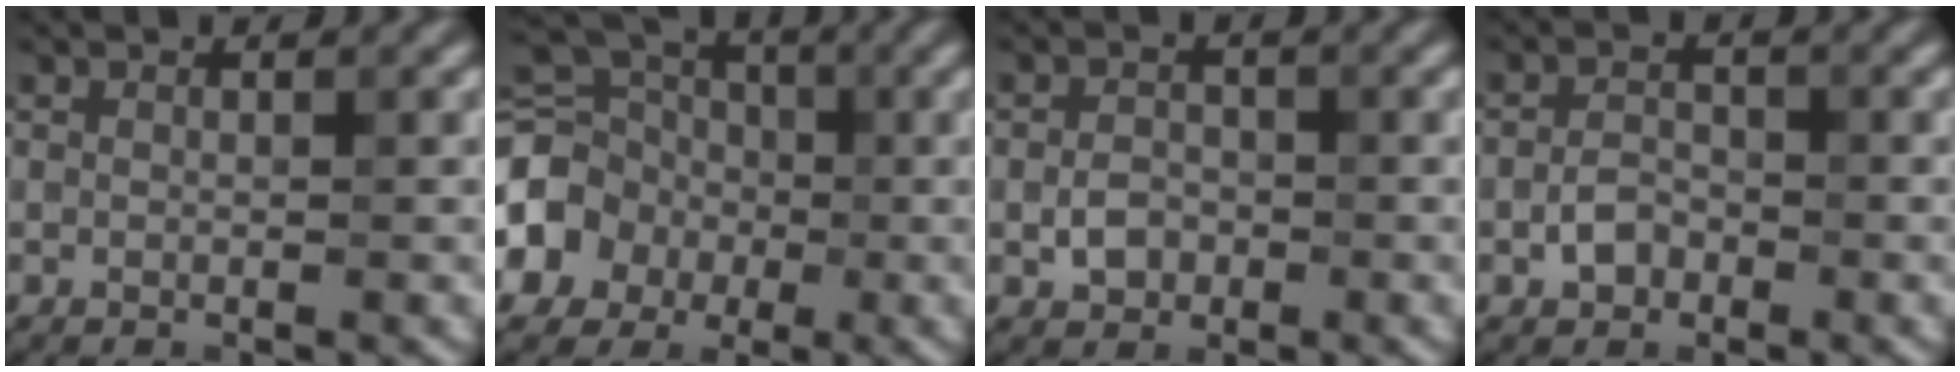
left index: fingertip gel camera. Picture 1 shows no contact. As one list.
[{"total": 11.7, "force": [-1.4, 10.4, 5.2], "torque": [-0.123, 0.009, -0.065]}, {"total": 2.1, "force": [-0.7, 1.6, 1.1], "torque": [-0.019, 0.001, -0.016]}, {"total": 2.0, "force": [-1.0, 1.4, 1.0], "torque": [-0.016, 0.005, -0.022]}]